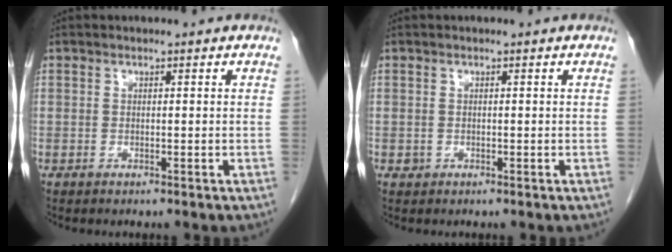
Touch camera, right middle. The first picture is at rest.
{"total": 0.6, "force": [-0.2, 0.6, 0.1], "torque": [-0.002, 0.002, -0.002]}